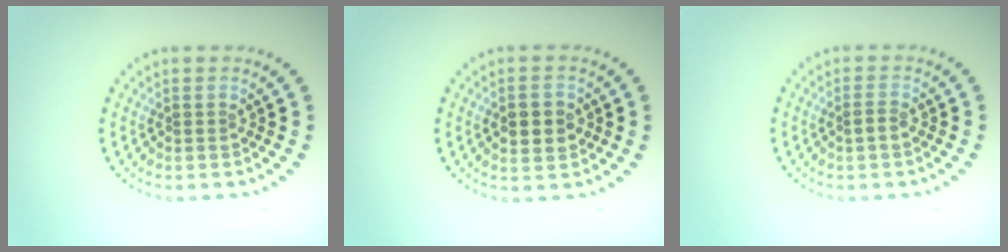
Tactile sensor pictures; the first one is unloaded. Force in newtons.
{"total": 3.1, "press": 3.1, "slide": 0.2}
{"total": 1.0, "press": 0.9, "slide": 0.4}